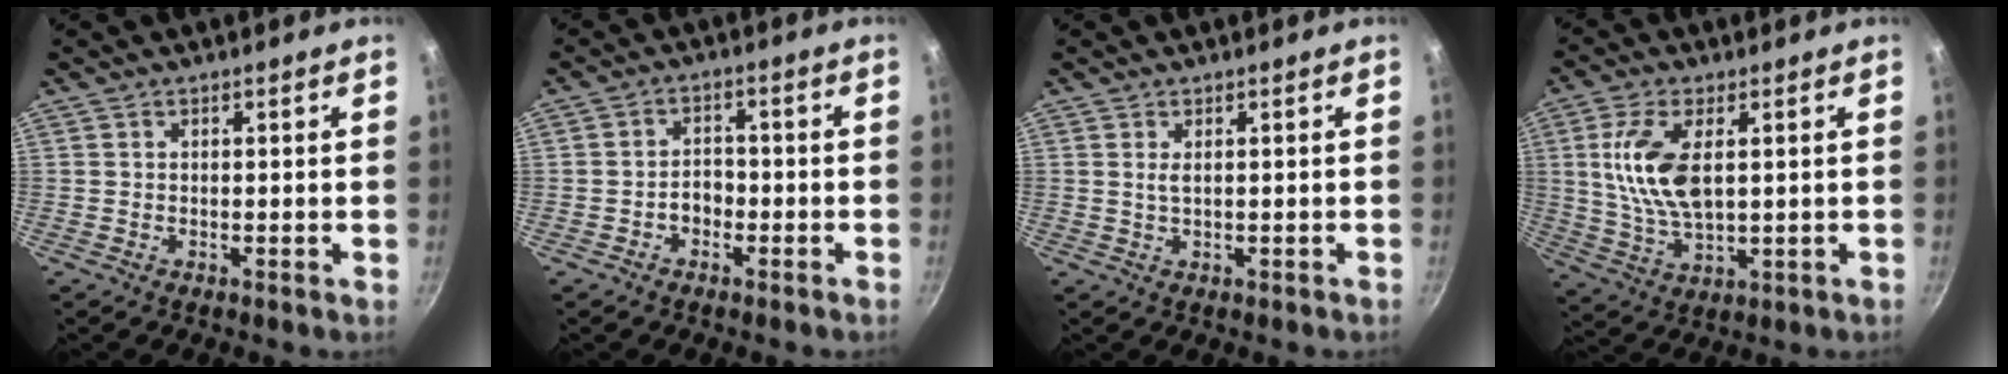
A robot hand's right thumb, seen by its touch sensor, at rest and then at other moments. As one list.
[{"total": 3.4, "force": [-1.6, 2.4, 1.7], "torque": [-0.008, 0.022, -0.030]}, {"total": 1.2, "force": [0.3, 0.5, 1.1], "torque": [-0.020, -0.001, 0.006]}, {"total": 11.8, "force": [2.2, 5.9, 10.0], "torque": [-0.193, -0.008, 0.048]}]